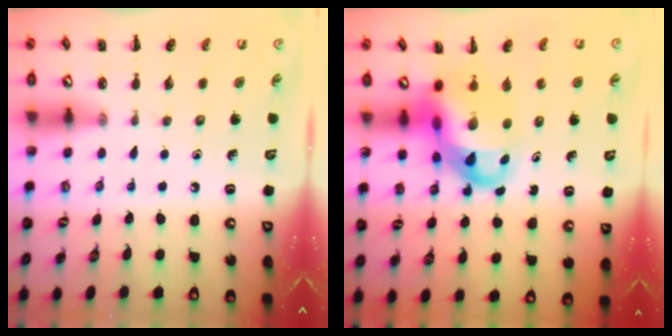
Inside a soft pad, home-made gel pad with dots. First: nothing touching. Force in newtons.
{"total": 10.7, "press": 10.3, "slide": 2.8}